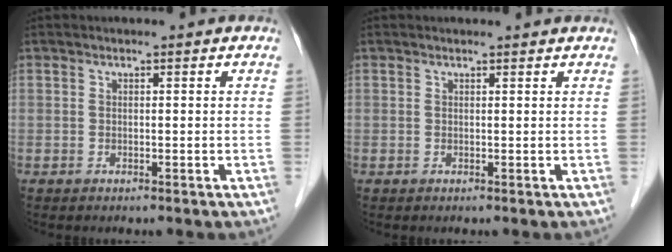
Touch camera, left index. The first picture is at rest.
{"total": 1.5, "force": [1.5, 0.1, 0.1], "torque": [-0.011, 0.008, 0.015]}